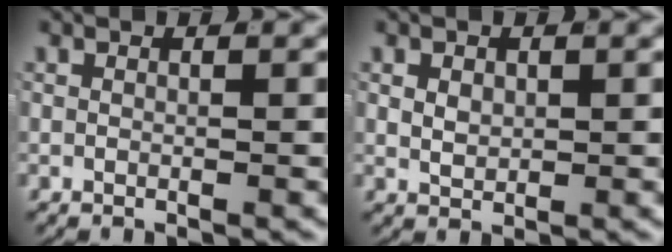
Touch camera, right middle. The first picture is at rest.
{"total": 1.5, "force": [0.3, 1.0, 1.0], "torque": [-0.024, -0.012, 0.018]}